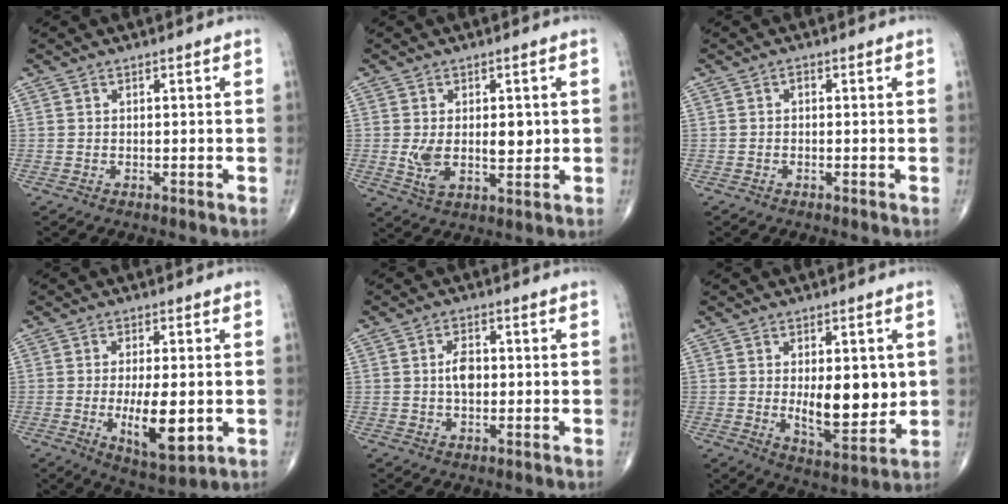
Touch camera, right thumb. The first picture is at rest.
{"total": 8.1, "force": [0.3, 4.4, 6.8], "torque": [-0.099, -0.013, 0.014]}
{"total": 0.5, "force": [-0.1, 0.4, 0.4], "torque": [0.000, 0.003, -0.007]}
{"total": 10.8, "force": [-1.7, 4.2, 9.8], "torque": [-0.149, -0.018, -0.019]}
{"total": 4.1, "force": [0.1, 2.4, 3.3], "torque": [-0.053, 0.004, -0.001]}
{"total": 11.8, "force": [0.6, 5.4, 10.5], "torque": [-0.123, -0.024, 0.023]}